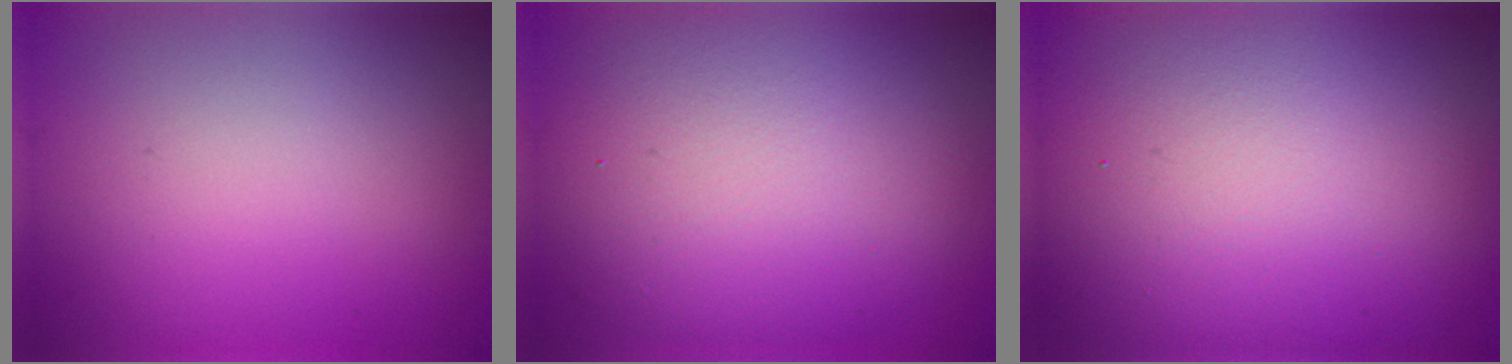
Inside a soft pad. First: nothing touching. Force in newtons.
{"total": 11.6, "press": 11.5, "slide": 0.6}
{"total": 18.3, "press": 18.3, "slide": 0.7}